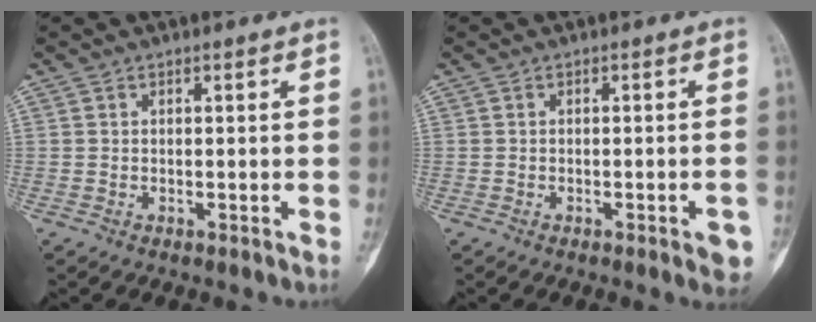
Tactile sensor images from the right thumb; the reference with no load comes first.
{"total": 3.8, "force": [-1.7, 0.9, 3.3], "torque": [-0.031, 0.006, -0.018]}